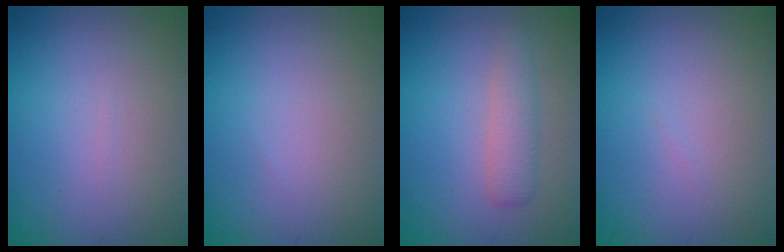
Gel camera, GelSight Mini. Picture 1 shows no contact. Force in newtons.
{"total": 0.0}
{"total": 2.2, "press": 2.2, "slide": 0.0}
{"total": 0.0}